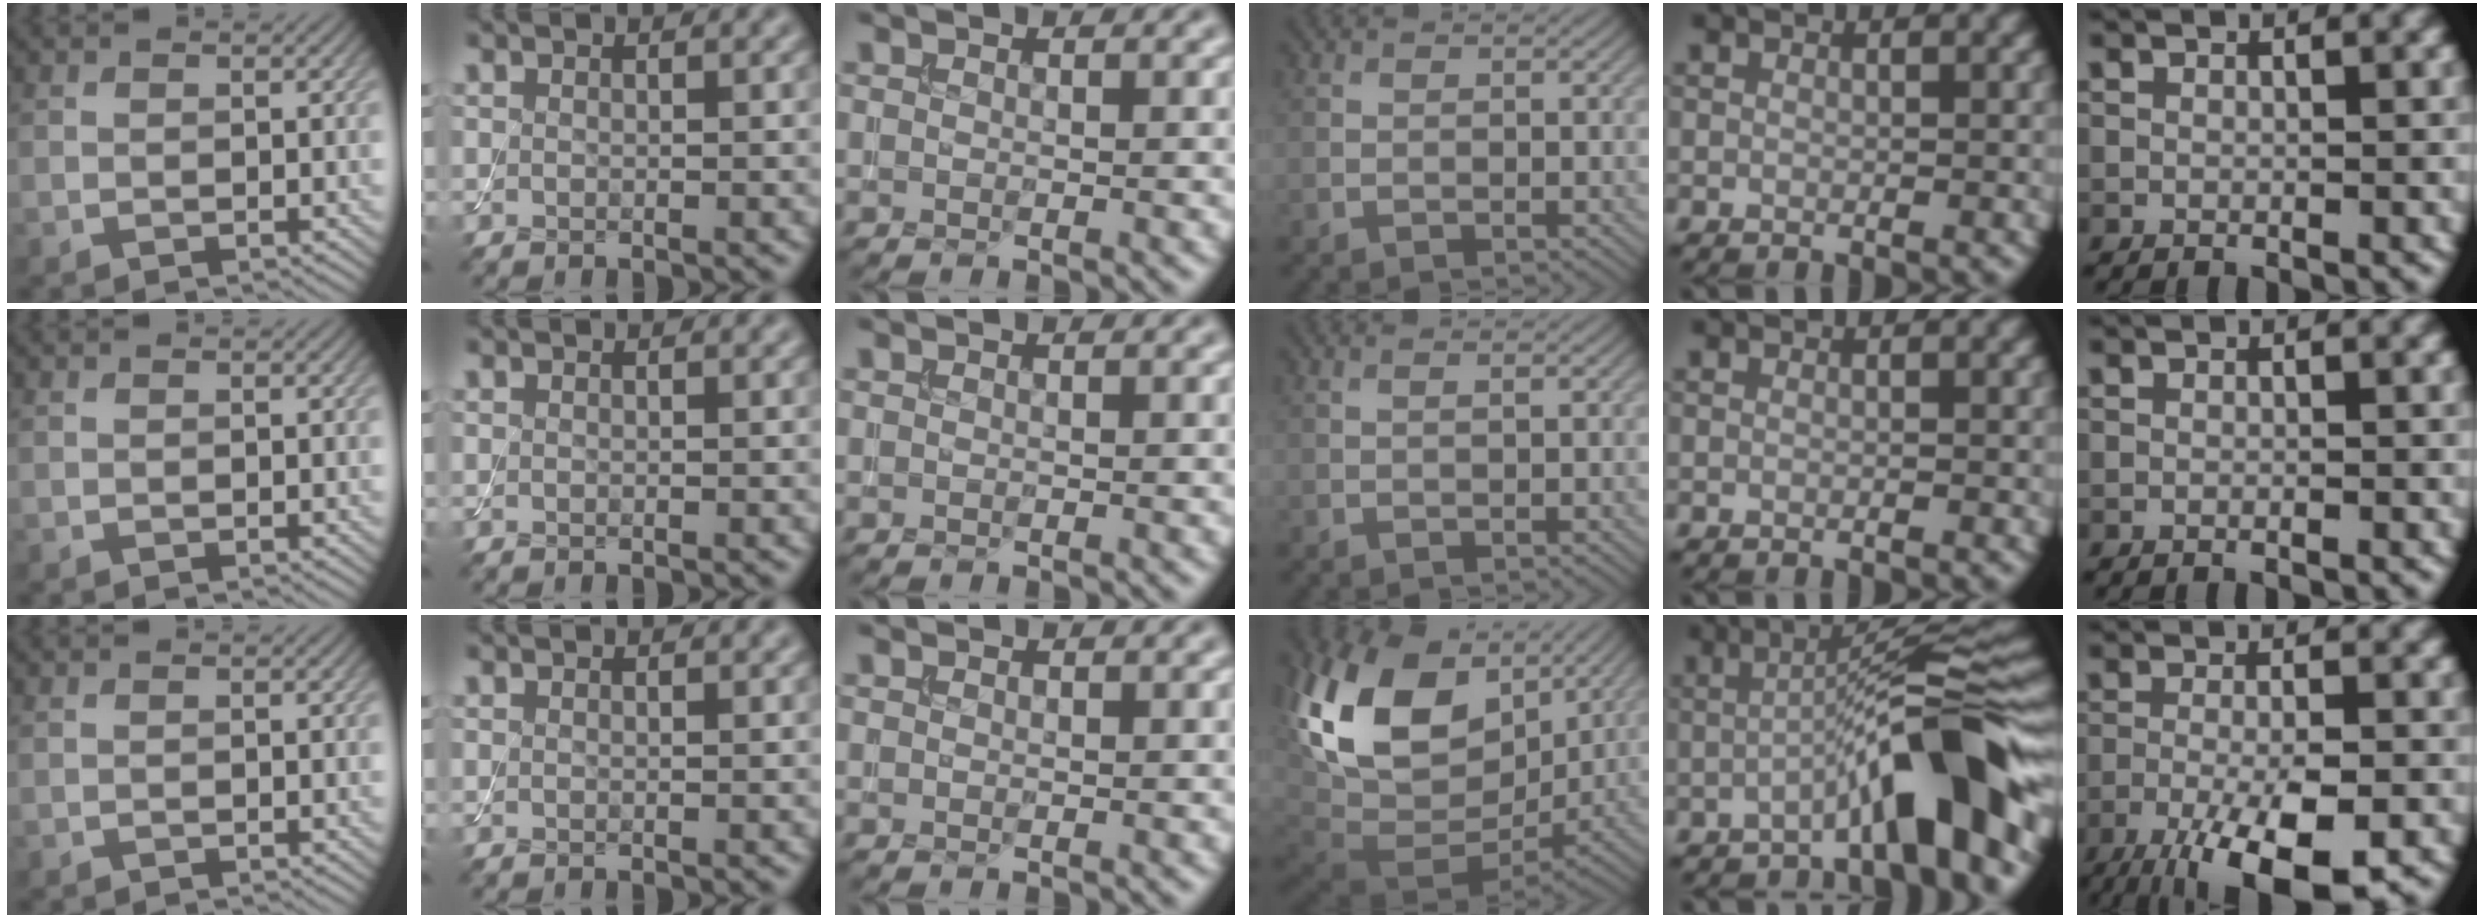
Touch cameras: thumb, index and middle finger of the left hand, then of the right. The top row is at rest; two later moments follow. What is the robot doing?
{"motion": "assemble", "object": "toy tower of hanoi"}